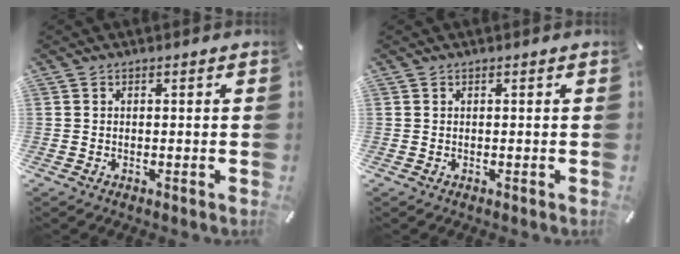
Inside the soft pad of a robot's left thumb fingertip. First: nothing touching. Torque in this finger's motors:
{"motor_torque": [0.04, -0.02, 0.06, 0.01, -0.02]}